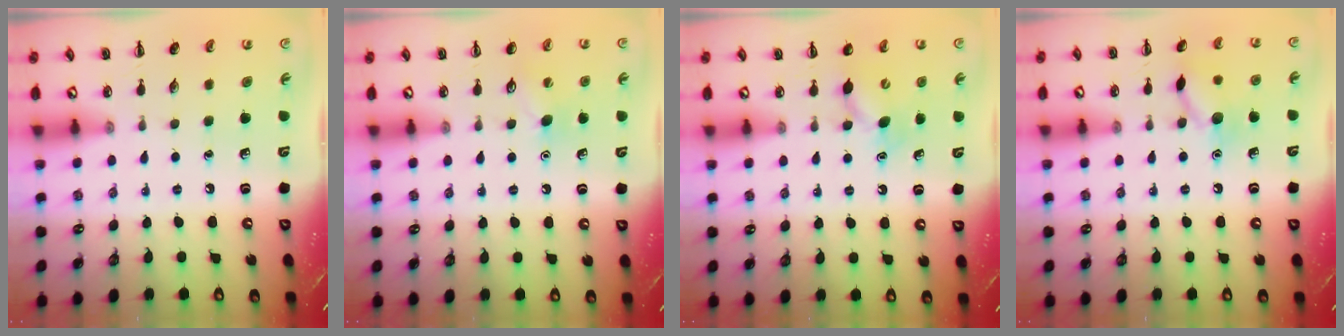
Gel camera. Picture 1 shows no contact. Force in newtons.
{"total": 7.2, "press": 7.1, "slide": 1.6}
{"total": 7.4, "press": 7.2, "slide": 1.5}
{"total": 10.6, "press": 10.6, "slide": 0.6}